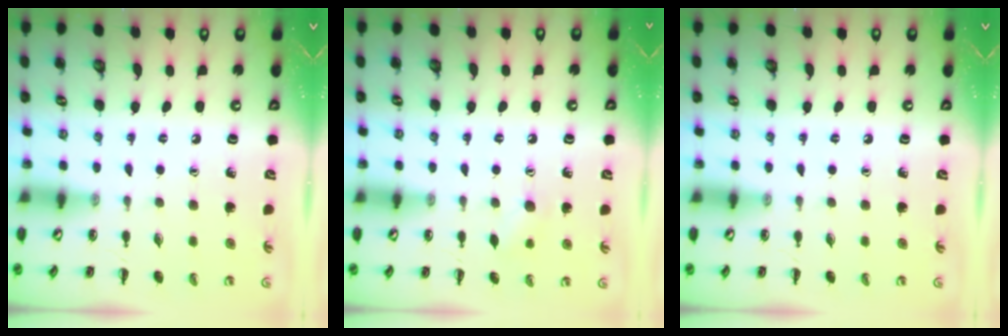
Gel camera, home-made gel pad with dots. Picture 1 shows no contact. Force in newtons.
{"total": 7.6, "press": 7.4, "slide": 1.6}
{"total": 0.0}